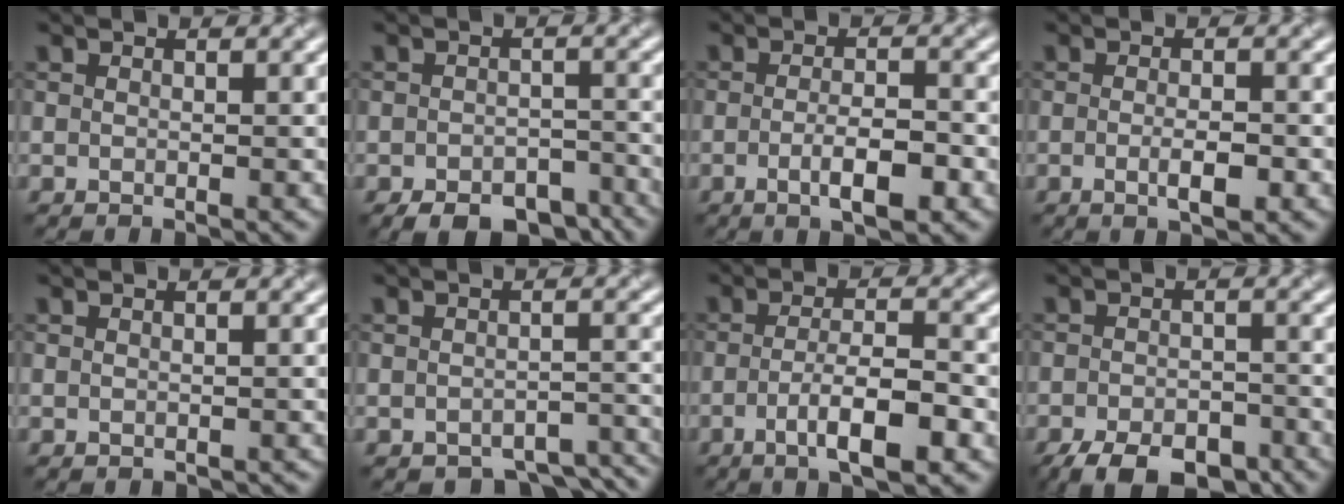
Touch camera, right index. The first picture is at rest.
{"total": 6.1, "force": [-4.7, 2.7, 2.9], "torque": [-0.034, -0.013, -0.066]}
{"total": 3.7, "force": [-1.4, 0.8, 3.3], "torque": [-0.062, 0.000, -0.023]}
{"total": 2.2, "force": [-0.7, 0.4, 2.1], "torque": [-0.039, 0.000, -0.012]}
{"total": 0.0}
{"total": 5.0, "force": [-4.1, 2.1, 2.0], "torque": [-0.017, -0.016, -0.045]}
{"total": 5.4, "force": [-2.2, 1.0, 4.8], "torque": [-0.086, 0.006, -0.037]}
{"total": 7.1, "force": [-5.2, 2.9, 3.8], "torque": [-0.054, -0.013, -0.083]}